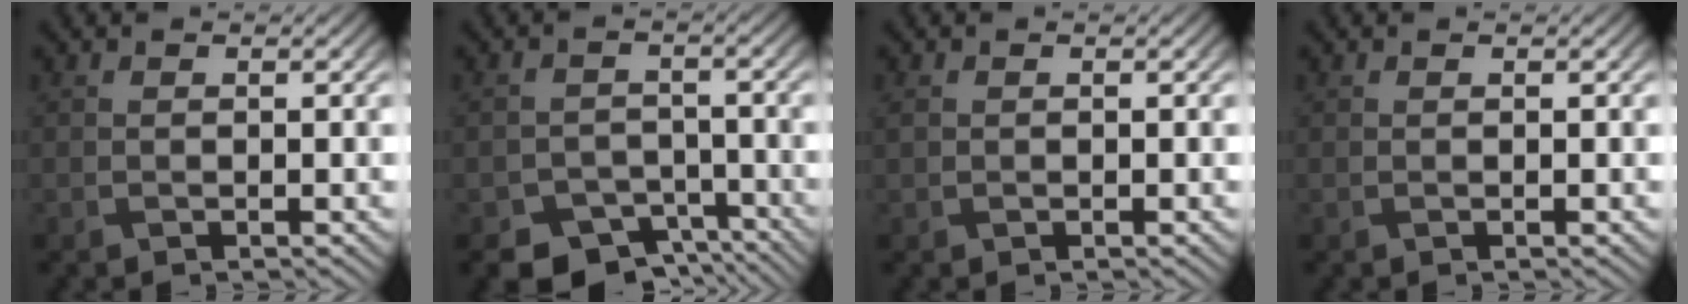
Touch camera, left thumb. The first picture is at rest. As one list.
[{"total": 7.6, "force": [-5.8, 4.4, 2.4], "torque": [-0.032, -0.017, -0.085]}, {"total": 1.1, "force": [0.0, 1.0, 0.5], "torque": [-0.014, -0.001, 0.000]}, {"total": 0.0}]